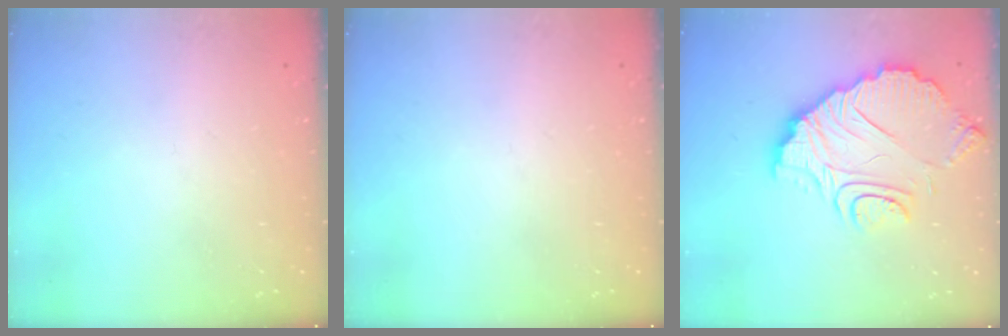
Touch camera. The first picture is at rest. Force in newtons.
{"total": 0.0}
{"total": 12.1, "press": 12.0, "slide": 1.1}